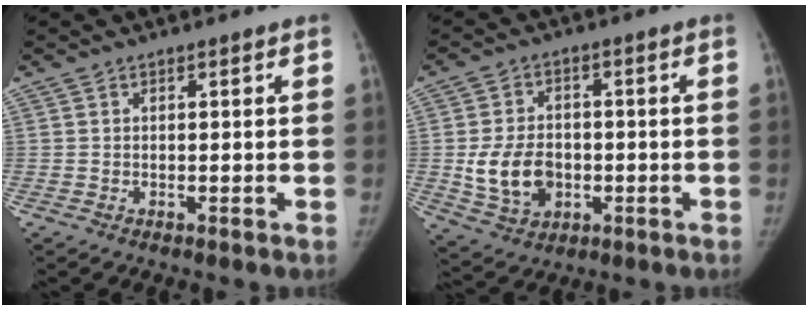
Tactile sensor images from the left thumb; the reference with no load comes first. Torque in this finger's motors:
{"motor_torque": [0.76, 0.75, 0.57, -0.46, 0.34]}